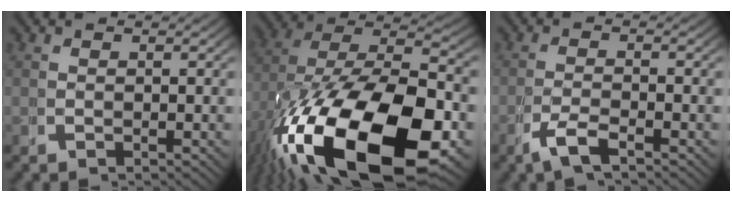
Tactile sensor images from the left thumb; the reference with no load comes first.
{"total": 21.4, "force": [-3.6, 12.7, 16.8], "torque": [-0.342, -0.087, -0.014]}
{"total": 2.5, "force": [-1.5, 0.7, 1.9], "torque": [-0.045, -0.001, -0.031]}